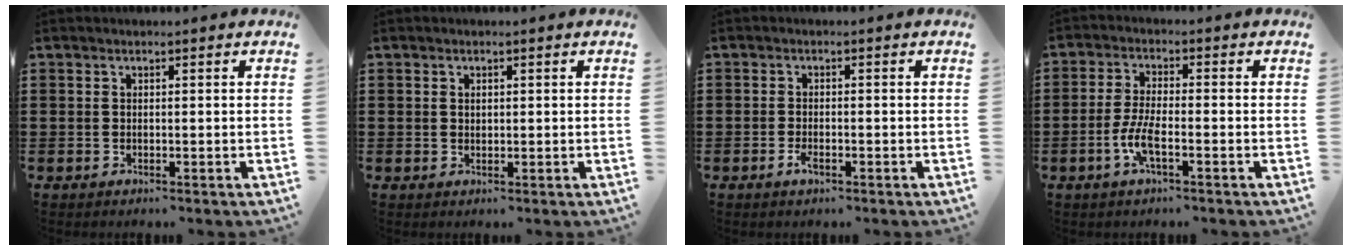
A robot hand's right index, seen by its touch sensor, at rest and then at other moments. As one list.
[{"total": 0.7, "force": [0.3, 0.6, 0.4], "torque": [-0.009, 0.004, 0.006]}, {"total": 1.9, "force": [-1.1, 0.6, 1.5], "torque": [-0.036, -0.005, -0.021]}, {"total": 4.8, "force": [-2.0, 1.1, 4.2], "torque": [-0.097, -0.008, -0.043]}]